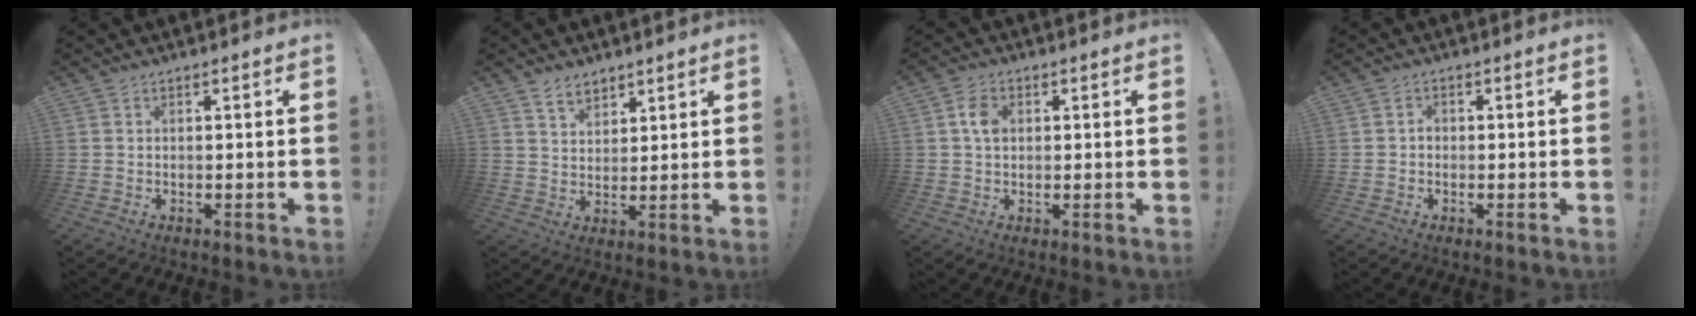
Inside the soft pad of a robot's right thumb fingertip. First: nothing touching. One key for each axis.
{"total": 5.6, "fx": 4.5, "fy": 3.0, "fz": 1.6, "tx": -0.020, "ty": -0.026, "tz": 0.082}
{"total": 4.8, "fx": 0.8, "fy": 3.3, "fz": 3.3, "tx": -0.052, "ty": 0.006, "tz": 0.014}
{"total": 1.4, "fx": -0.8, "fy": 0.9, "fz": 0.6, "tx": -0.012, "ty": 0.008, "tz": -0.015}